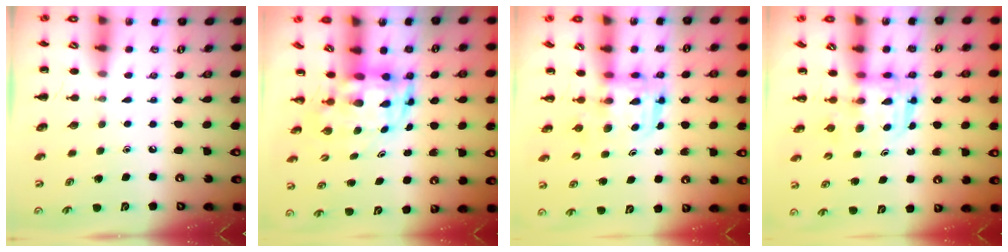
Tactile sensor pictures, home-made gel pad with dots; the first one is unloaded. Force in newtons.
{"total": 3.7, "press": 3.6, "slide": 1.0}
{"total": 3.0, "press": 3.0, "slide": 0.3}
{"total": 3.0, "press": 3.0, "slide": 0.3}